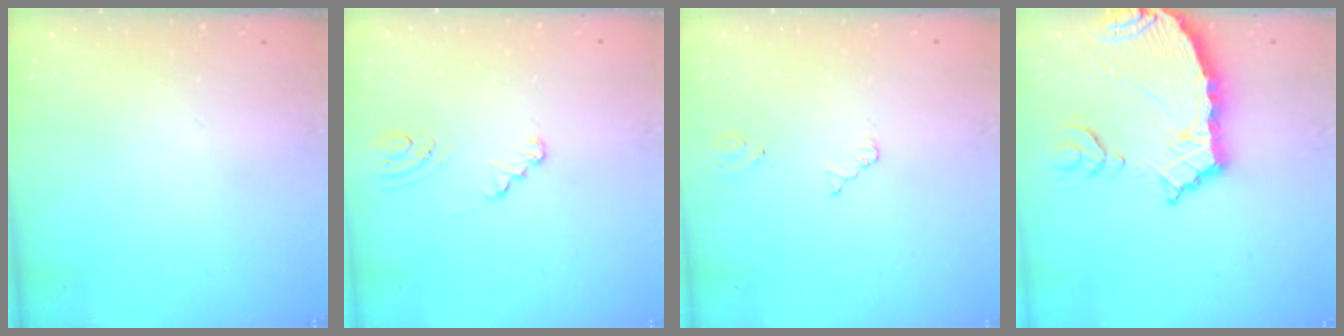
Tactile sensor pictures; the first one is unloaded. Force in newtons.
{"total": 2.6, "press": 2.6, "slide": 0.3}
{"total": 2.5, "press": 2.5, "slide": 0.3}
{"total": 11.4, "press": 11.3, "slide": 1.3}